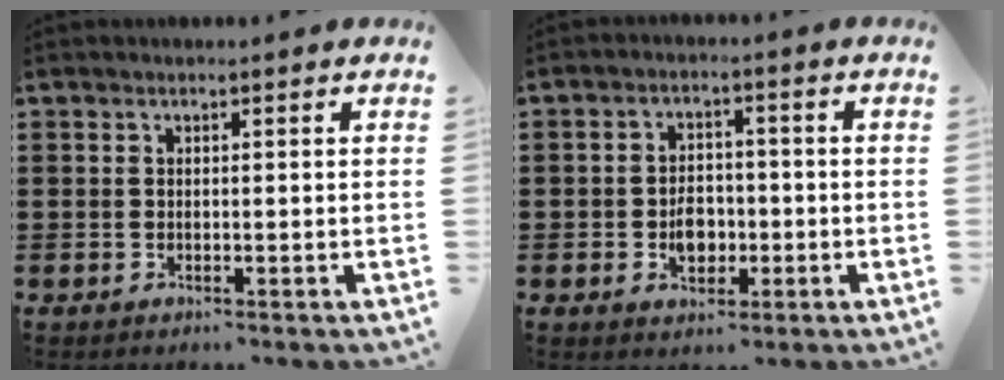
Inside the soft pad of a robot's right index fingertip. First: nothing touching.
{"total": 4.5, "force": [-1.1, 3.2, 3.0], "torque": [-0.050, 0.003, -0.021]}